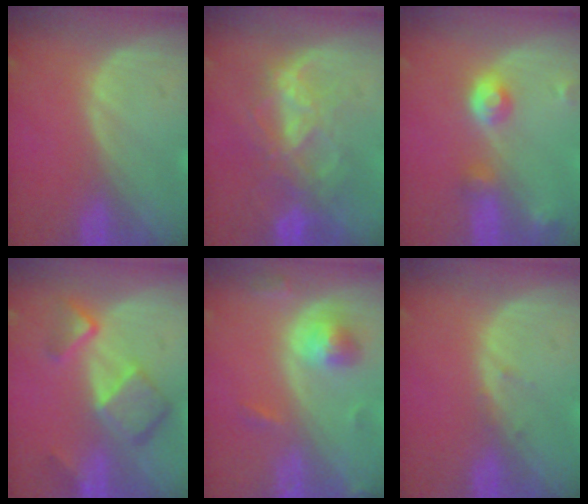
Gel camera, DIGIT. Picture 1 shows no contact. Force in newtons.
{"total": 8.7, "press": 7.5, "slide": 4.3}
{"total": 4.6, "press": 4.2, "slide": 1.9}
{"total": 7.7, "press": 6.7, "slide": 3.8}
{"total": 5.1, "press": 5.0, "slide": 1.0}
{"total": 0.8, "press": 0.7, "slide": 0.3}